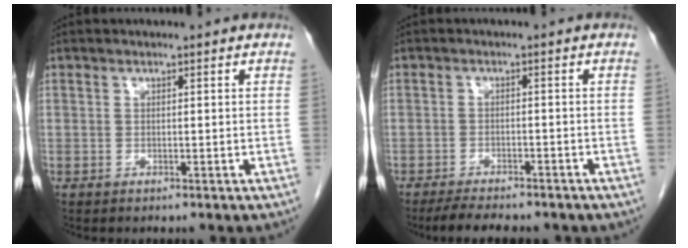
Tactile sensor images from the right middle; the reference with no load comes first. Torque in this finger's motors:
{"motor_torque": [0.58, -0.55, 0.10, 0.04]}